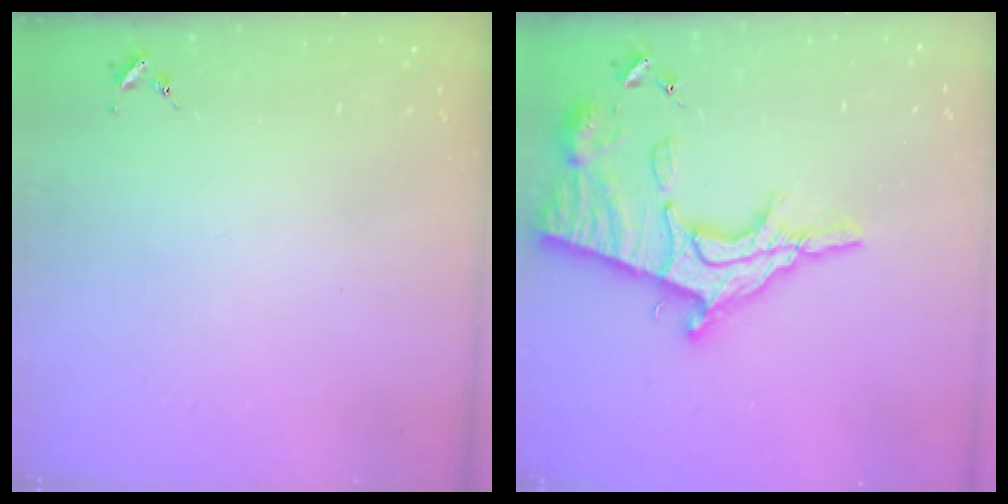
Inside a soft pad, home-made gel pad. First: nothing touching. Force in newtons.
{"total": 19.8, "press": 19.8, "slide": 1.8}